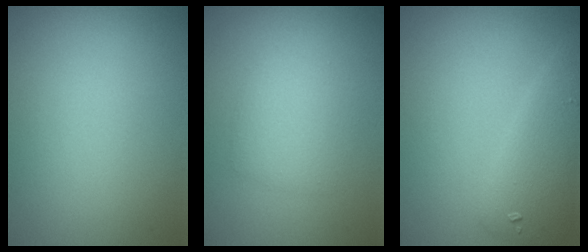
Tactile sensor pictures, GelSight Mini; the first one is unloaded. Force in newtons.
{"total": 2.7, "press": 2.7, "slide": 0.1}
{"total": 3.7, "press": 3.7, "slide": 0.2}